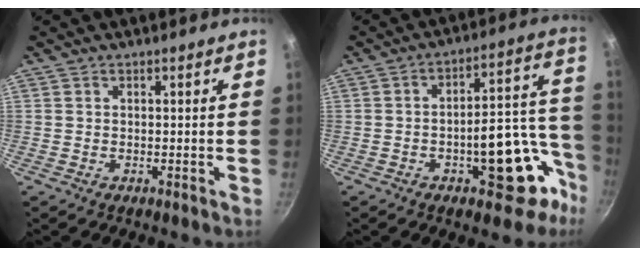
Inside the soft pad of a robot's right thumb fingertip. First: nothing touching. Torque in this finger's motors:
{"motor_torque": [1.40, 1.24, 1.06, -0.80, 0.05]}